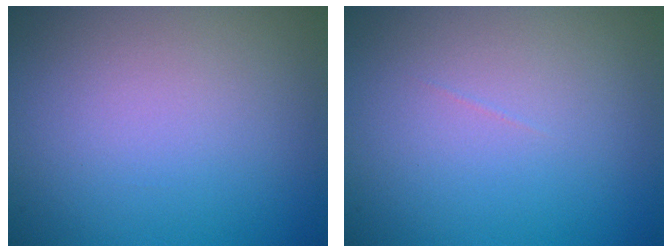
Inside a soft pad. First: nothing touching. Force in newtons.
{"total": 0.0}